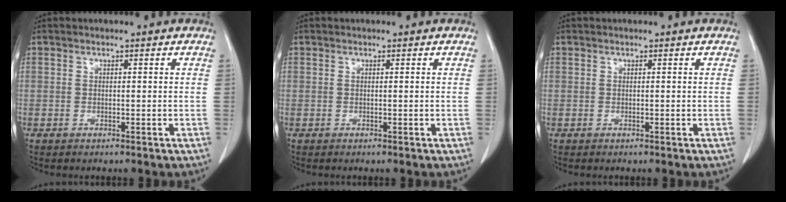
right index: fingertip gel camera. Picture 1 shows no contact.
{"total": 0.0}
{"total": 0.0}